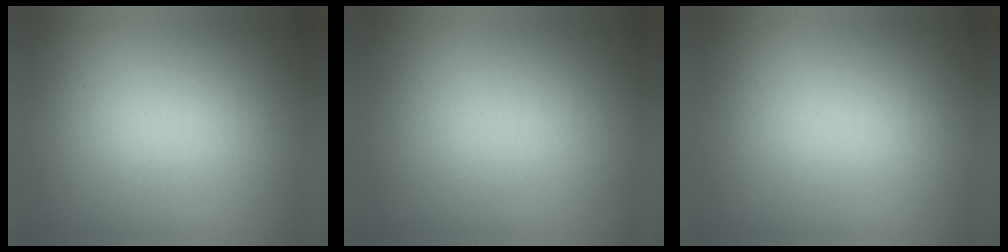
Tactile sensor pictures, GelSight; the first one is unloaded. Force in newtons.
{"total": 0.0}
{"total": 0.0}